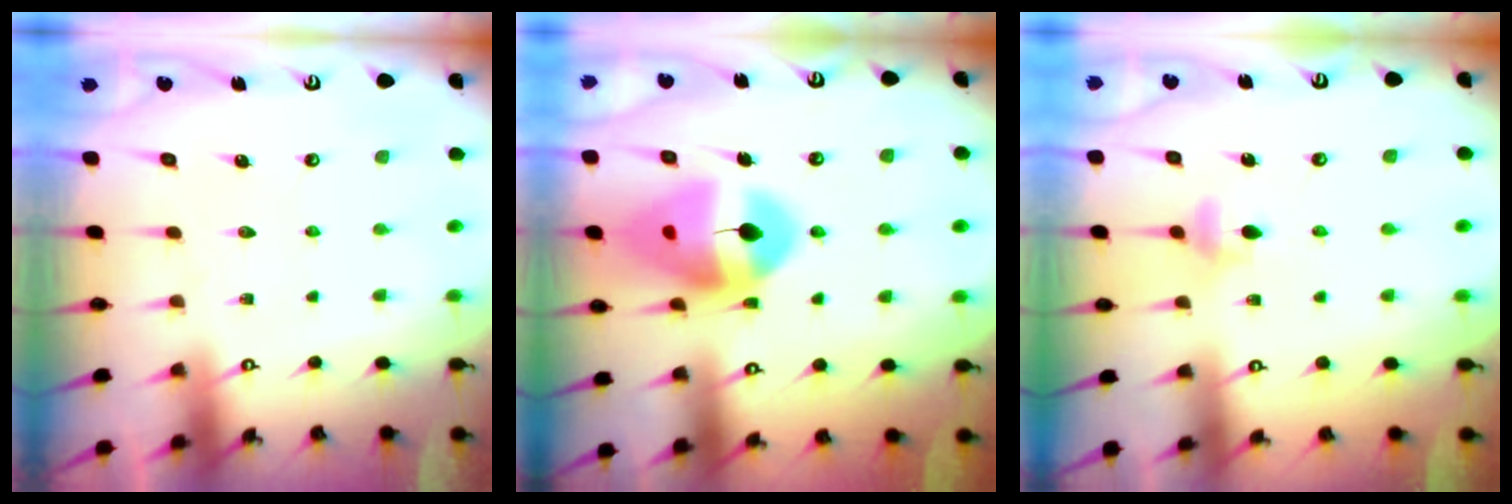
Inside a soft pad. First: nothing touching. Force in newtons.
{"total": 14.8, "press": 14.7, "slide": 1.7}
{"total": 4.4, "press": 4.3, "slide": 0.9}